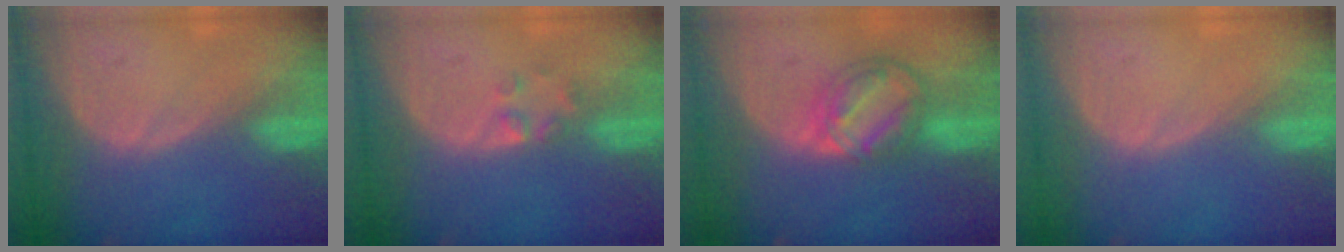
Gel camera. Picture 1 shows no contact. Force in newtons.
{"total": 2.0, "press": 2.0, "slide": 0.2}
{"total": 8.3, "press": 7.1, "slide": 4.4}
{"total": 0.0}